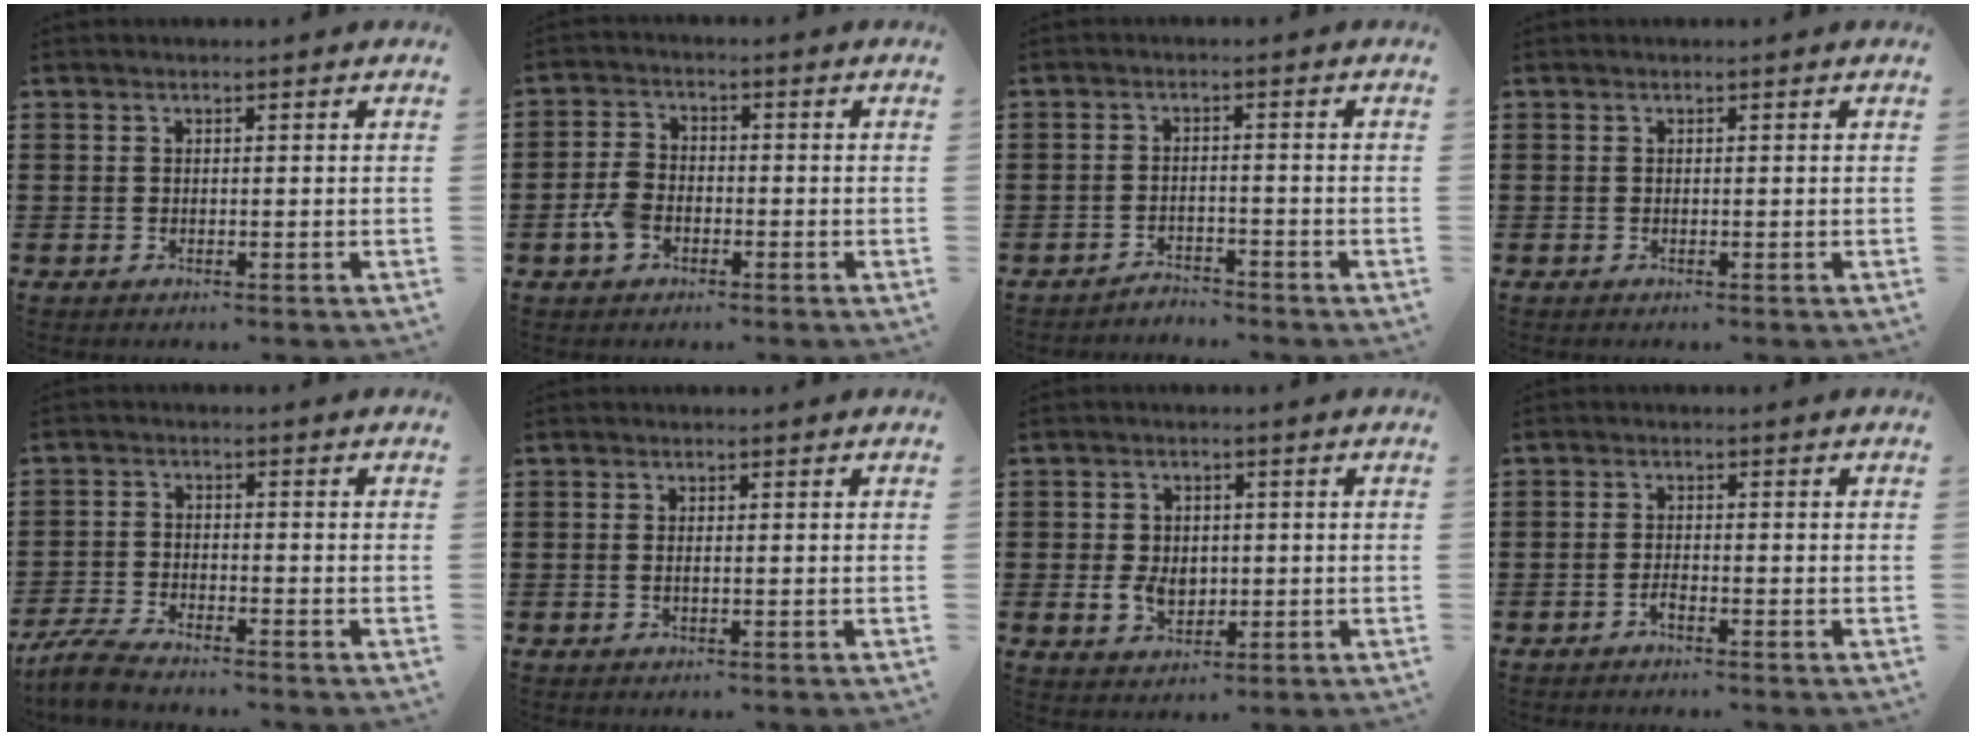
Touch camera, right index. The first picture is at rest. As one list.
[{"total": 4.5, "force": [-1.8, 2.8, 3.0], "torque": [-0.081, 0.002, -0.040]}, {"total": 2.4, "force": [-2.4, 0.2, -0.2], "torque": [-0.007, 0.002, -0.052]}, {"total": 0.0}, {"total": 4.2, "force": [-3.9, 0.1, 1.3], "torque": [-0.045, -0.006, -0.084]}, {"total": 0.8, "force": [-0.1, 0.2, 0.8], "torque": [-0.016, -0.001, -0.001]}, {"total": 4.8, "force": [-0.2, 3.6, 3.2], "torque": [-0.059, 0.008, -0.006]}, {"total": 1.2, "force": [-1.0, 0.2, 0.6], "torque": [-0.013, -0.003, -0.019]}]